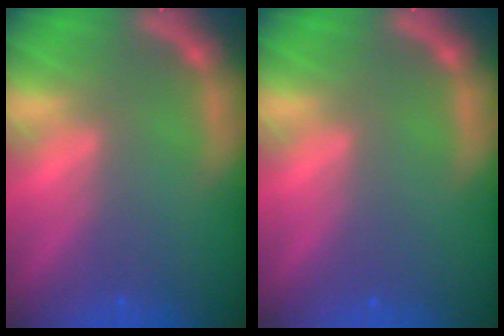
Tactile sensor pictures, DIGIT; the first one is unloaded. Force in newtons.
{"total": 0.0}